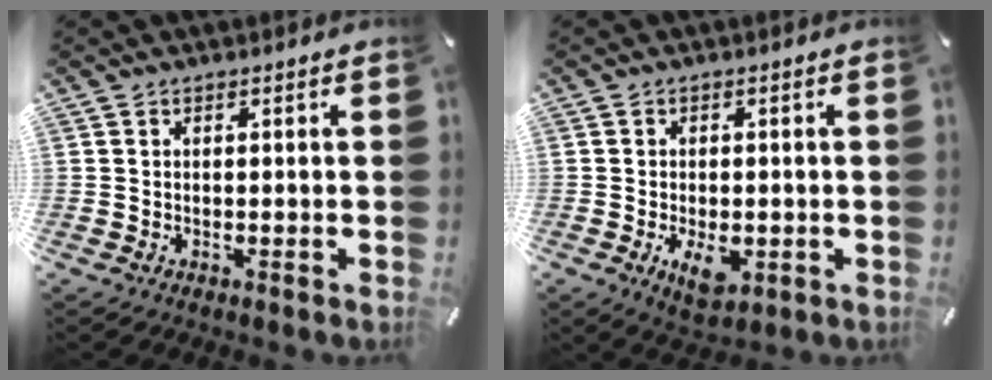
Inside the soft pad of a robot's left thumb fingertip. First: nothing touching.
{"total": 5.9, "force": [-1.6, 3.6, 4.4], "torque": [-0.080, -0.006, -0.033]}